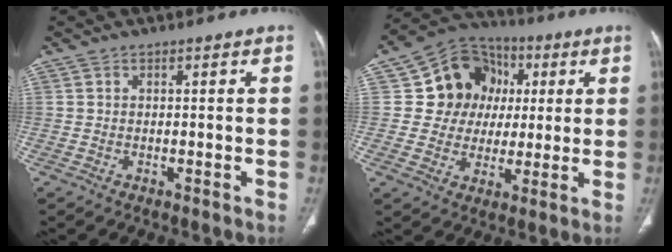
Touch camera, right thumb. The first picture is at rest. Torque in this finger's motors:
{"motor_torque": [-0.60, 0.94, -0.05, 0.06, 0.09]}